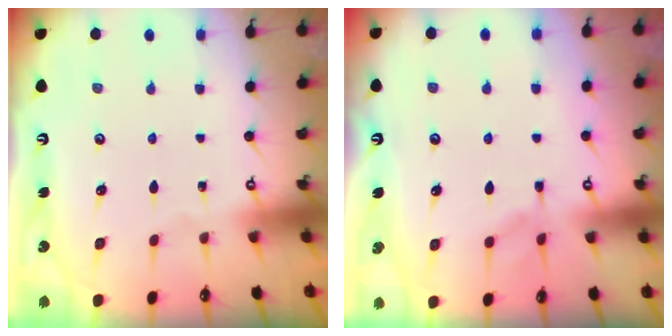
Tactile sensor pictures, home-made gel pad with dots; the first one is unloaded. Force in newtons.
{"total": 4.0, "press": 4.0, "slide": 0.6}